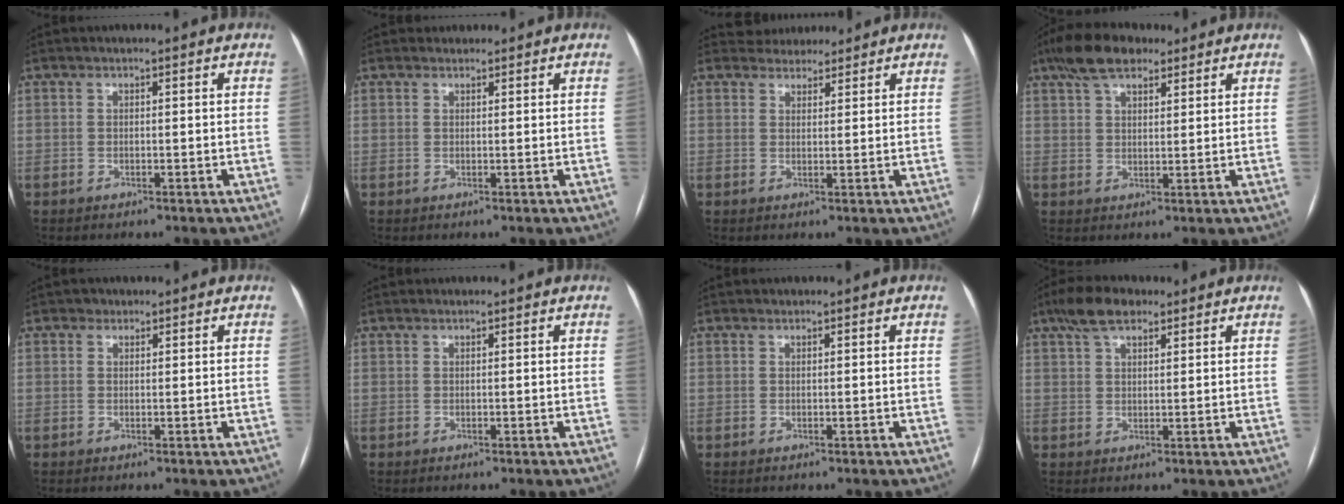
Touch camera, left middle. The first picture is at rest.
{"total": 0.8, "force": [0.7, 0.5, -0.2], "torque": [-0.001, 0.006, 0.010]}
{"total": 4.2, "force": [3.8, 1.8, 0.0], "torque": [0.003, 0.017, 0.055]}
{"total": 8.0, "force": [5.6, 3.3, 4.7], "torque": [-0.091, 0.026, 0.099]}
{"total": 0.9, "force": [0.6, 0.7, 0.0], "torque": [0.005, -0.002, 0.005]}
{"total": 0.0}
{"total": 0.0}
{"total": 6.2, "force": [4.2, 2.5, 3.7], "torque": [-0.075, 0.022, 0.076]}